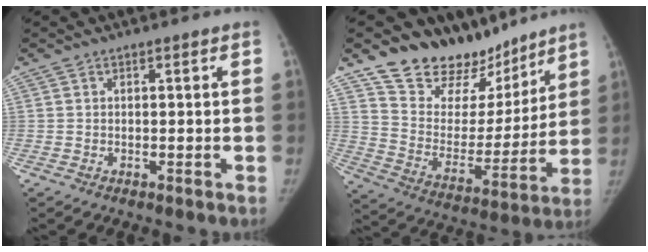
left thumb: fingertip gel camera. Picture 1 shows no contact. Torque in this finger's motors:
{"motor_torque": [0.12, 0.13, 0.60, -0.16, -0.04]}